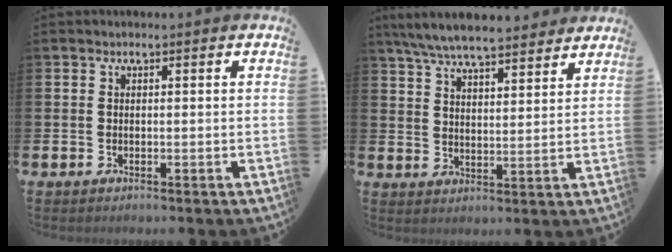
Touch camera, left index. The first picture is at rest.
{"total": 7.3, "force": [6.9, 1.0, 2.1], "torque": [-0.059, -0.034, 0.125]}